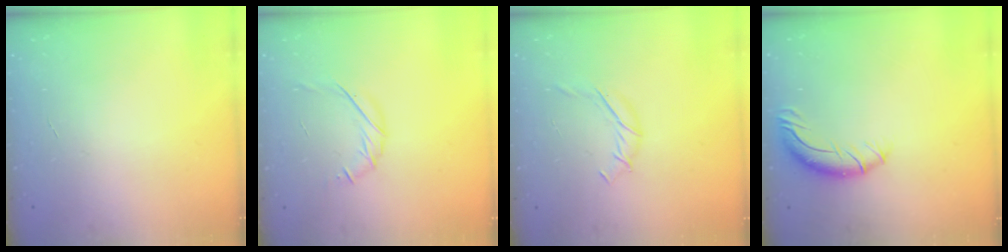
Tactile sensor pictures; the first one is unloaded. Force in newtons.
{"total": 4.1, "press": 4.0, "slide": 1.1}
{"total": 6.7, "press": 6.7, "slide": 0.7}
{"total": 8.7, "press": 8.6, "slide": 1.1}